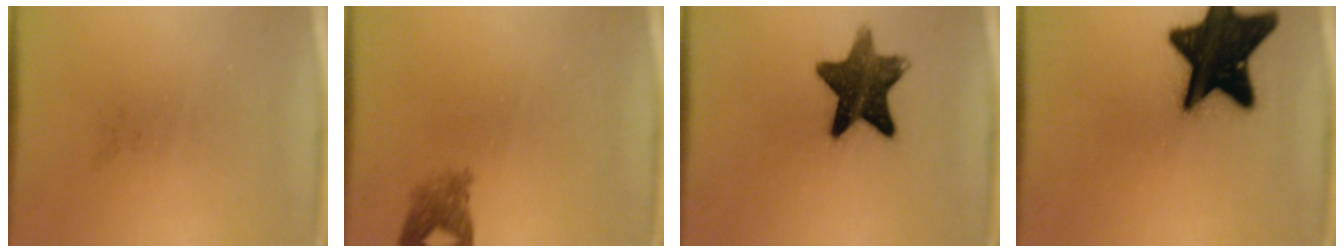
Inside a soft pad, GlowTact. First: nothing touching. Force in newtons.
{"total": 2.4}
{"total": 11.9}
{"total": 20.0}